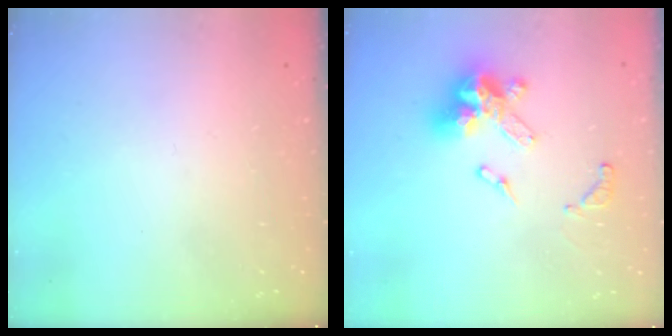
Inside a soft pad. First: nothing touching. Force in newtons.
{"total": 14.8, "press": 14.8, "slide": 1.2}